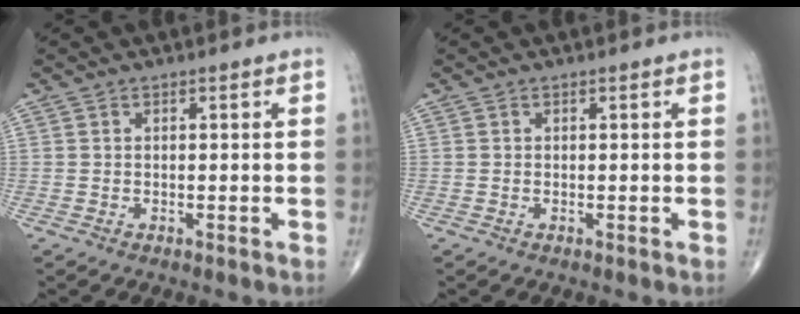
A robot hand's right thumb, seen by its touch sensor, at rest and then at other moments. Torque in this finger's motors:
{"motor_torque": [-0.10, 0.20, 0.13, 0.30, -0.02]}